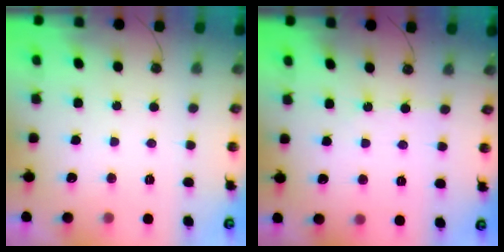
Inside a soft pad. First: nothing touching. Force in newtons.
{"total": 1.0, "press": 1.0, "slide": 0.2}